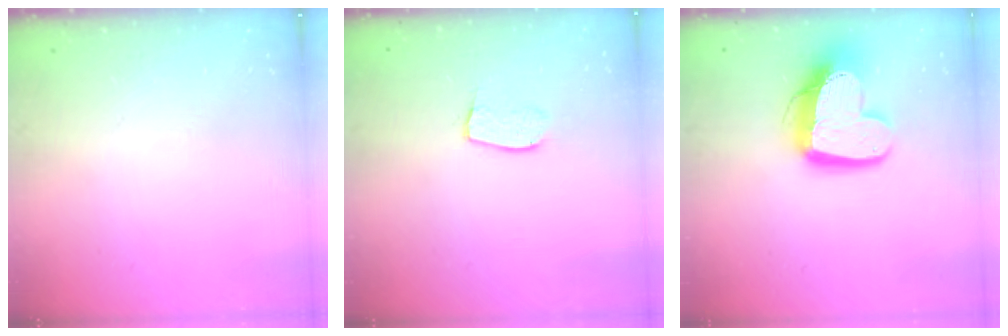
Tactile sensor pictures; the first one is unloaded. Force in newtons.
{"total": 6.6, "press": 6.5, "slide": 0.5}
{"total": 14.0, "press": 13.9, "slide": 1.7}